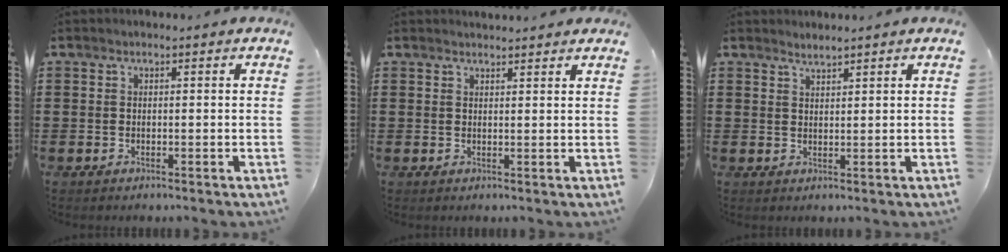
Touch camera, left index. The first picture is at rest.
{"total": 1.5, "force": [1.5, 0.1, 0.0], "torque": [-0.004, 0.002, 0.030]}
{"total": 1.3, "force": [1.3, 0.0, 0.1], "torque": [-0.003, 0.001, 0.026]}